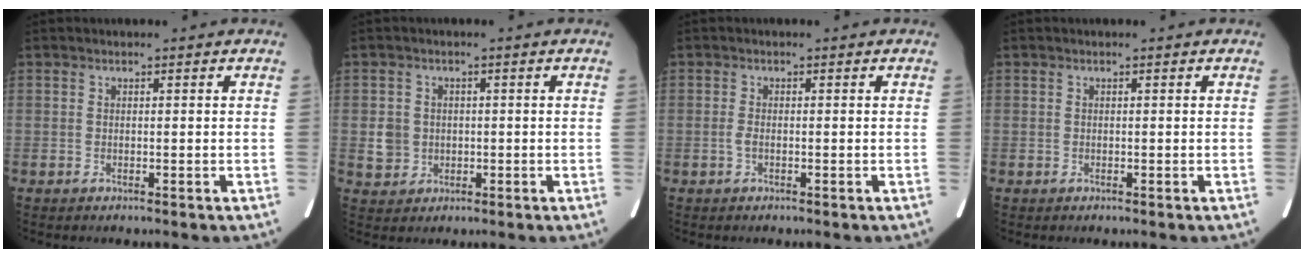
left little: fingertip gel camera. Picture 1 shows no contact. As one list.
[{"total": 3.7, "force": [-0.2, 3.6, 0.9], "torque": [-0.020, 0.006, 0.008]}, {"total": 0.9, "force": [-0.3, 0.3, 0.8], "torque": [-0.021, 0.000, -0.007]}, {"total": 0.0}]